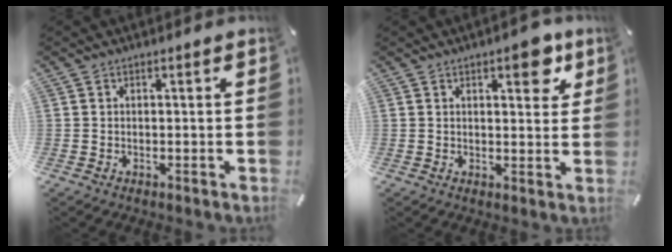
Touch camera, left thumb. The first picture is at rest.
{"total": 6.9, "force": [3.9, 3.2, 4.6], "torque": [-0.046, -0.018, 0.058]}